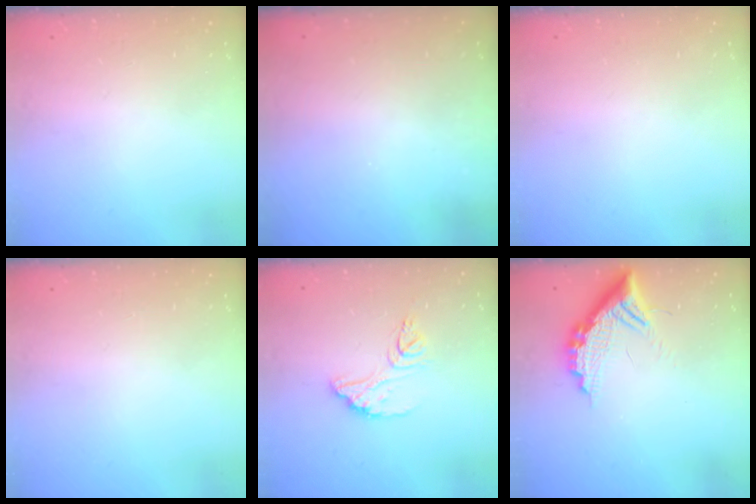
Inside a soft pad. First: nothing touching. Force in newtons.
{"total": 3.0, "press": 3.0, "slide": 0.1}
{"total": 0.0}
{"total": 0.0}
{"total": 11.2, "press": 11.2, "slide": 0.9}
{"total": 12.8, "press": 12.8, "slide": 0.7}